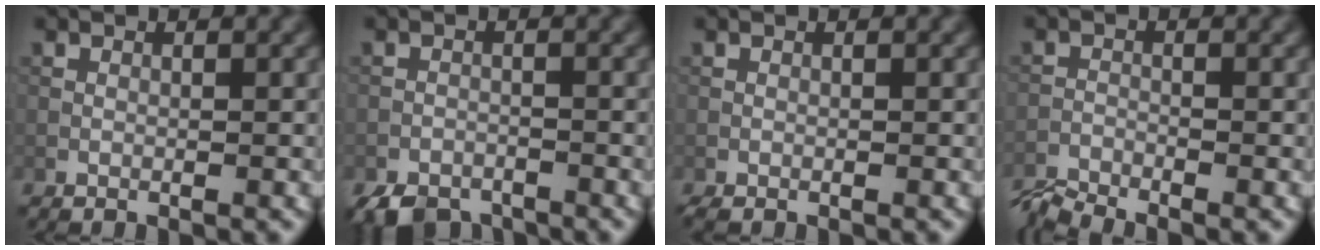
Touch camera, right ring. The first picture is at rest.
{"total": 4.2, "force": [-3.5, 2.0, 1.4], "torque": [-0.020, -0.011, -0.063]}
{"total": 0.9, "force": [-0.9, 0.2, 0.3], "torque": [-0.005, -0.003, -0.011]}
{"total": 3.7, "force": [-3.5, 0.2, 1.1], "torque": [-0.031, -0.017, -0.075]}